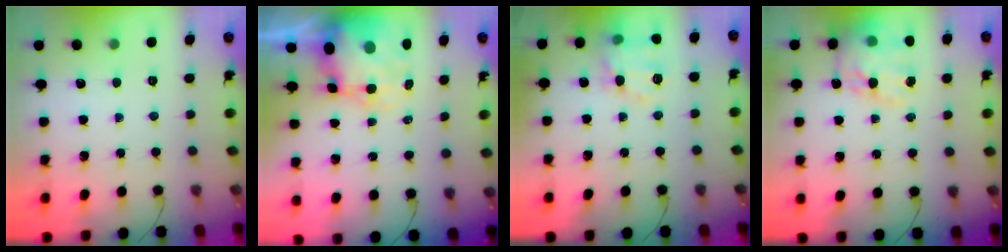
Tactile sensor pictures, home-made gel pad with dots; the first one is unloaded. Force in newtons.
{"total": 9.6, "press": 9.2, "slide": 2.4}
{"total": 14.0, "press": 13.8, "slide": 2.2}
{"total": 17.1, "press": 16.6, "slide": 4.2}